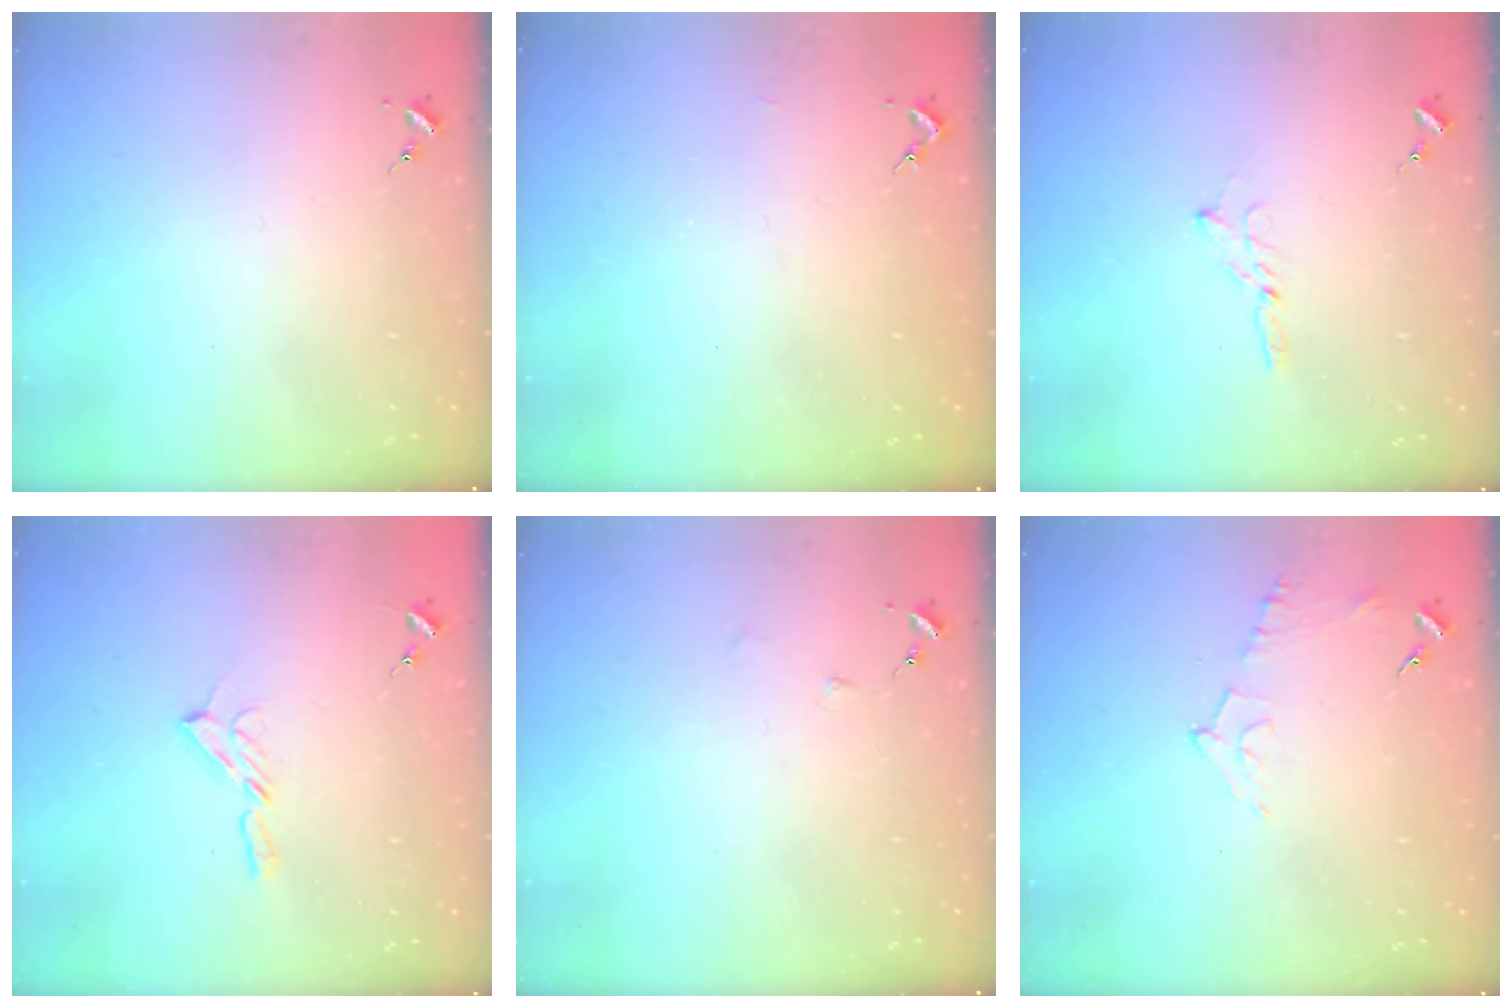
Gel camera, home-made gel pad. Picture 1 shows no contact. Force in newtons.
{"total": 1.3, "press": 1.3, "slide": 0.1}
{"total": 1.8, "press": 1.7, "slide": 0.2}
{"total": 3.7, "press": 3.7, "slide": 0.3}
{"total": 0.0}
{"total": 5.4, "press": 5.3, "slide": 1.2}